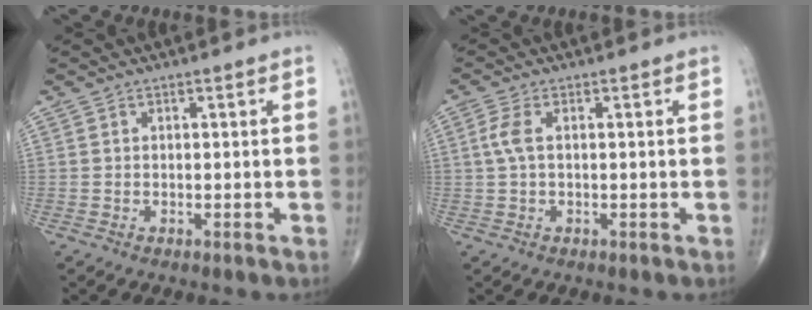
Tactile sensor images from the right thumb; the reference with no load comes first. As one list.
[{"total": 3.0, "force": [0.4, 1.2, 2.8], "torque": [-0.078, 0.008, 0.006]}]